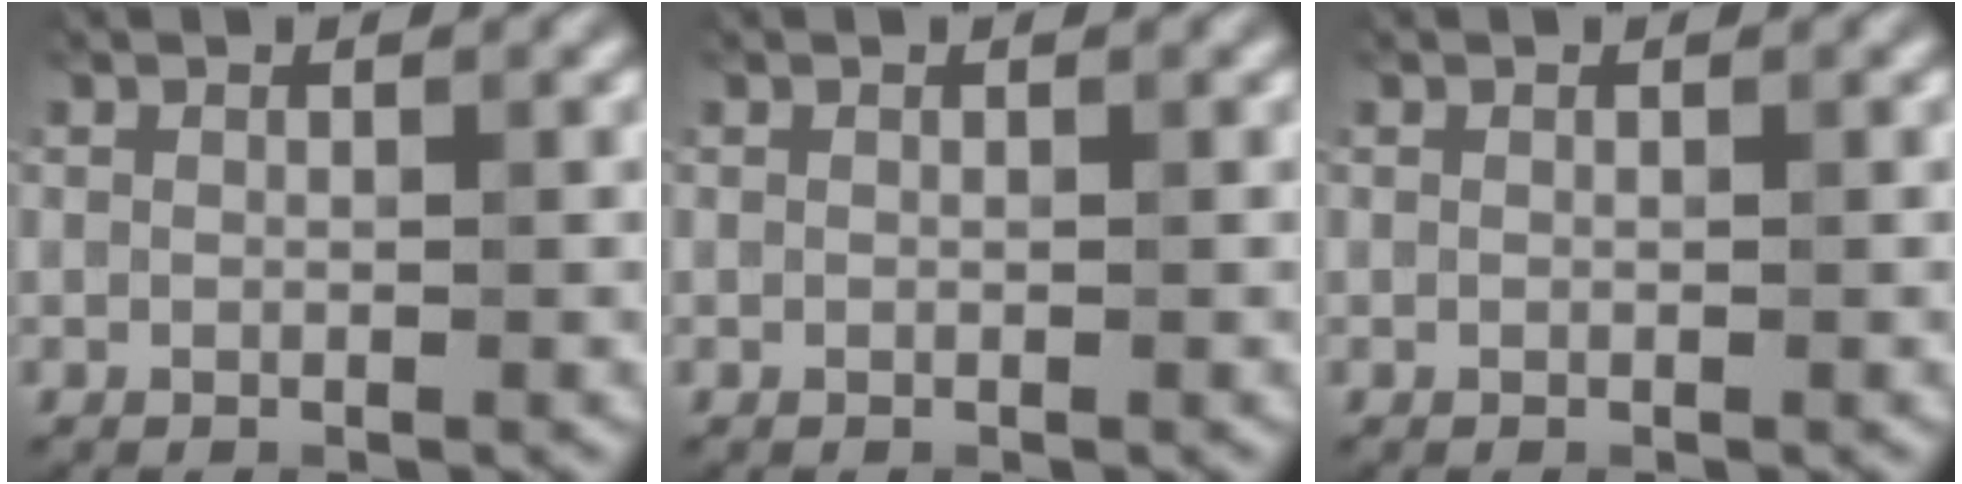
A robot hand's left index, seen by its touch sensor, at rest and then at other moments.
{"total": 0.0}
{"total": 0.0}